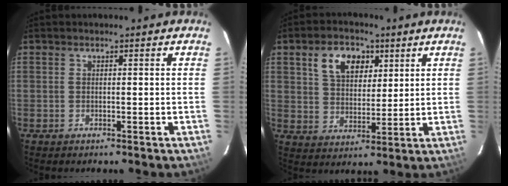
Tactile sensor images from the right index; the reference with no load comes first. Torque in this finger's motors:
{"motor_torque": [0.58, 0.49, 0.21, 0.08]}